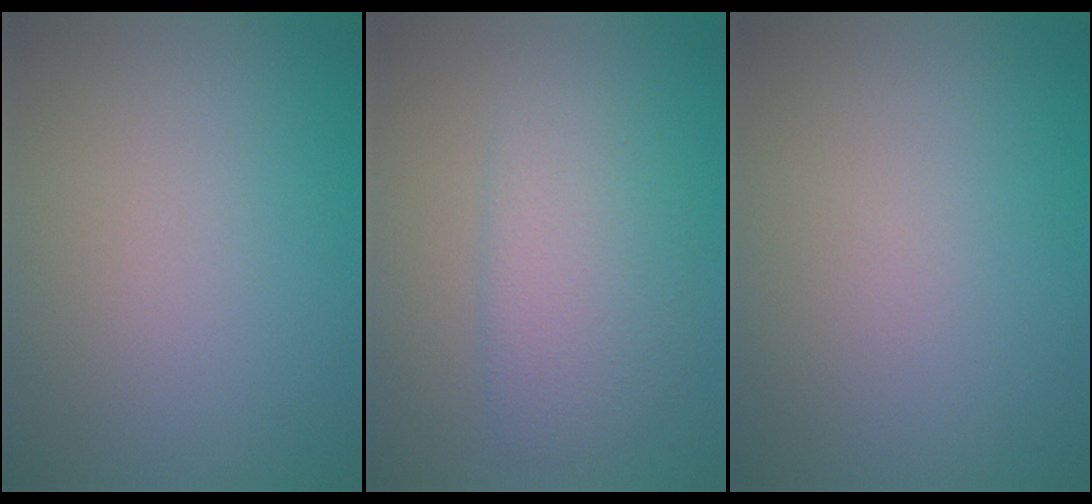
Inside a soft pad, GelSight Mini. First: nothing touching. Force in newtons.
{"total": 3.6, "press": 3.6, "slide": 0.1}
{"total": 0.0}